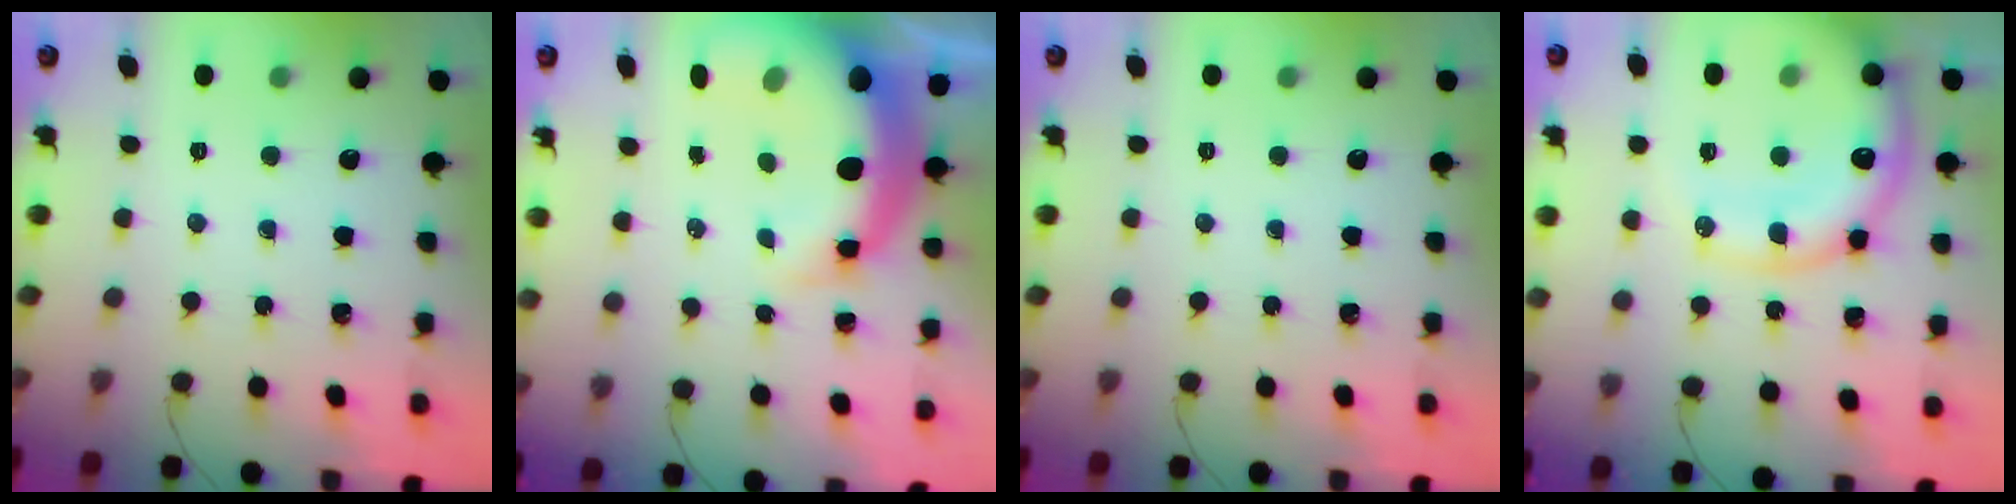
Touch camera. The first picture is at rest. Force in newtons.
{"total": 11.9, "press": 11.4, "slide": 3.2}
{"total": 0.0}
{"total": 19.5, "press": 19.1, "slide": 4.0}